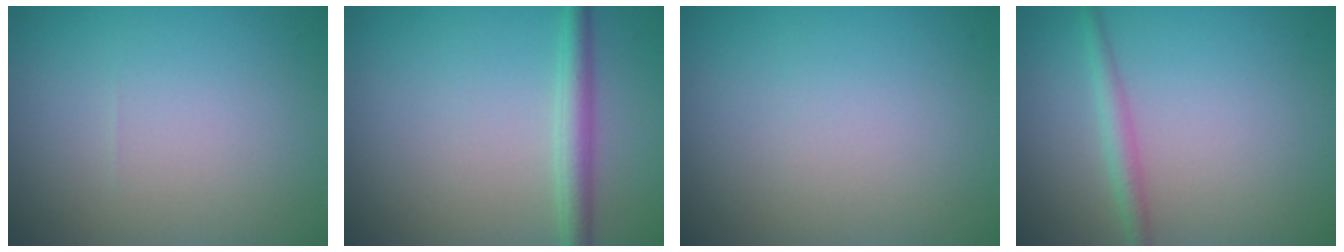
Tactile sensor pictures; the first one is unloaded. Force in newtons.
{"total": 2.7, "press": 2.7, "slide": 0.1}
{"total": 0.0}
{"total": 1.8, "press": 1.8, "slide": 0.0}